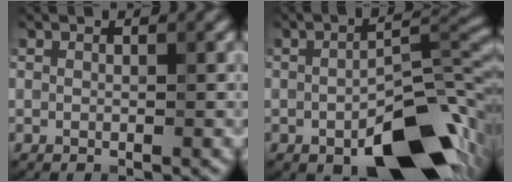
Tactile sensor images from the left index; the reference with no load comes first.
{"total": 10.5, "force": [-5.0, 4.2, 8.2], "torque": [-0.127, -0.002, -0.075]}